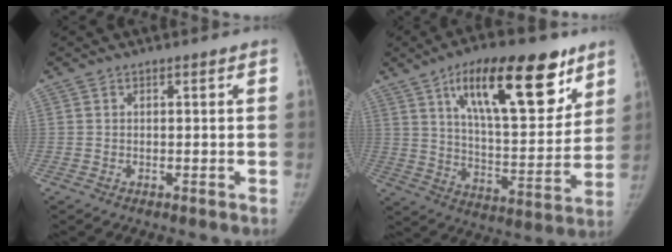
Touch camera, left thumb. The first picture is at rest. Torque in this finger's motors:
{"motor_torque": [0.28, 0.44, 1.84, -0.92, 0.22]}